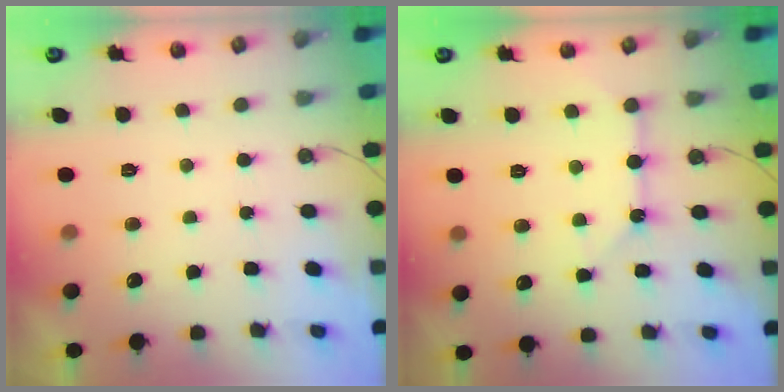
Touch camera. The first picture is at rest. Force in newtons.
{"total": 6.2, "press": 6.2, "slide": 0.7}